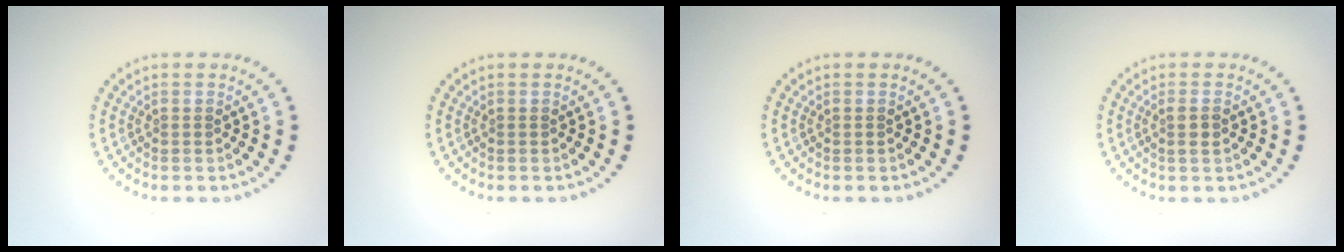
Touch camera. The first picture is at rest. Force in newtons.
{"total": 0.0}
{"total": 0.0}
{"total": 1.4, "press": 1.2, "slide": 0.7}